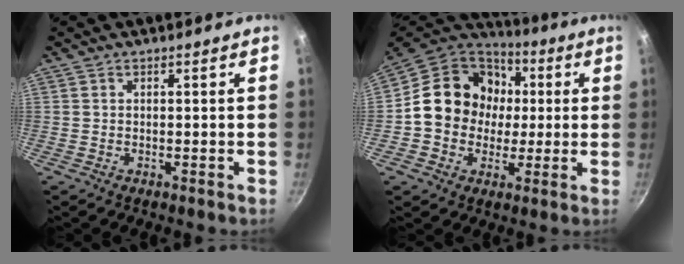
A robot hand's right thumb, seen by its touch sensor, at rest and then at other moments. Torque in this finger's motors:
{"motor_torque": [0.60, 2.88, 1.03, -0.55, 0.38]}